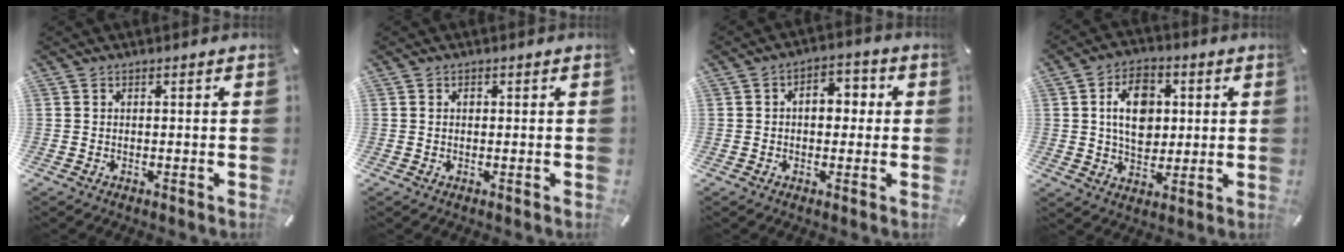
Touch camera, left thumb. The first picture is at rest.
{"total": 1.0, "force": [0.2, 0.7, 0.7], "torque": [-0.015, 0.002, 0.002]}
{"total": 6.2, "force": [0.0, 4.1, 4.6], "torque": [-0.057, 0.005, -0.009]}
{"total": 11.5, "force": [1.9, 8.4, 7.7], "torque": [-0.123, 0.008, 0.031]}